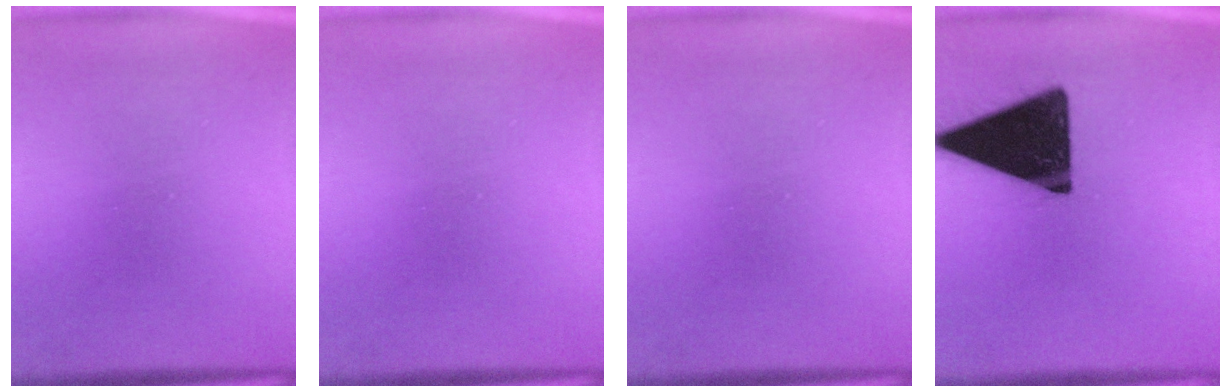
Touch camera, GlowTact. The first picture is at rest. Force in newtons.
{"total": 0.0}
{"total": 0.0}
{"total": 18.4}